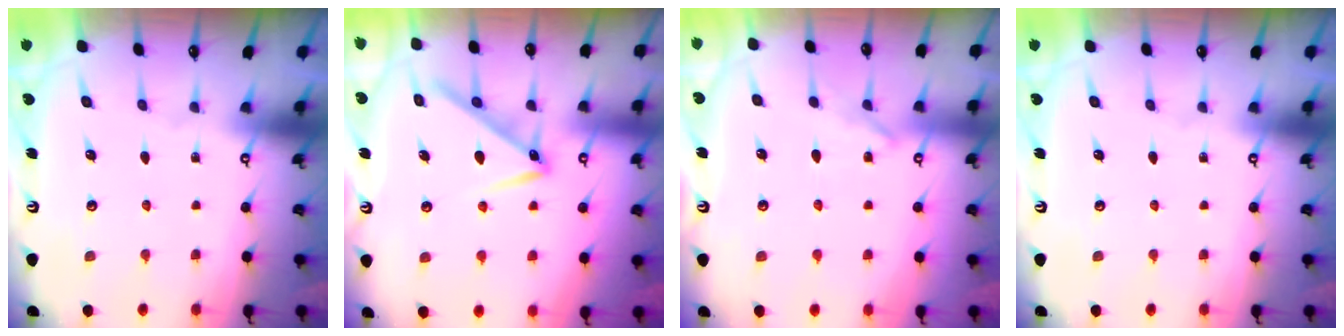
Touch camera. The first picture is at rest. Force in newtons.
{"total": 9.9, "press": 9.9, "slide": 0.5}
{"total": 4.5, "press": 4.5, "slide": 0.5}
{"total": 0.0}